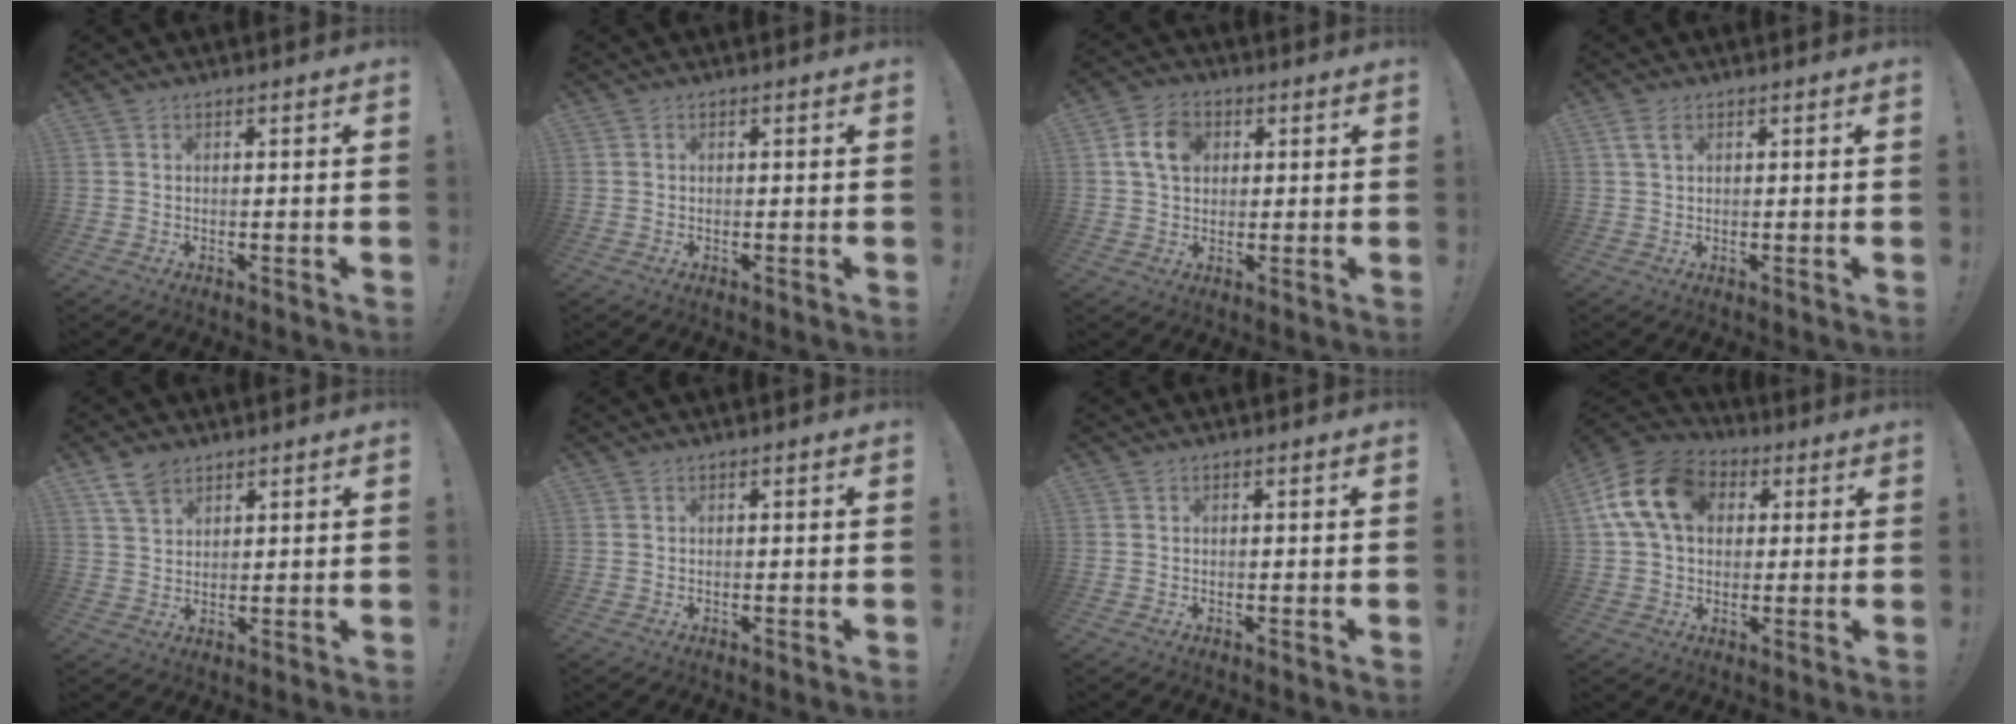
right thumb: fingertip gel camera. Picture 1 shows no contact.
{"total": 0.0}
{"total": 8.6, "force": [2.3, 6.4, 5.2], "torque": [-0.086, 0.015, 0.046]}
{"total": 3.3, "force": [1.5, 1.5, 2.5], "torque": [-0.048, 0.002, 0.028]}
{"total": 6.6, "force": [4.5, 3.7, 3.0], "torque": [-0.063, -0.011, 0.088]}
{"total": 0.0}
{"total": 0.0}
{"total": 16.3, "force": [4.4, 12.0, 10.2], "torque": [-0.178, 0.007, 0.087]}